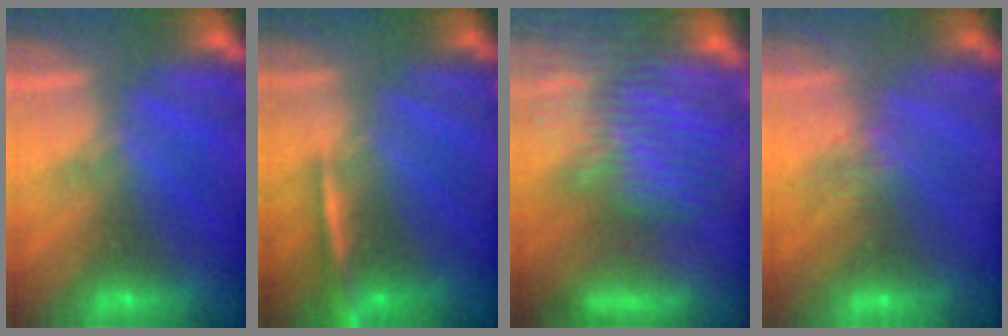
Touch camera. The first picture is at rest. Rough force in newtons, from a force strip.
{"total": 2.3}
{"total": 9.2}
{"total": 2.8}